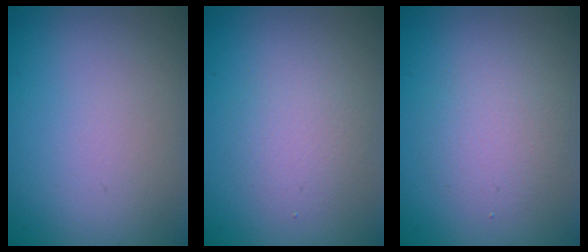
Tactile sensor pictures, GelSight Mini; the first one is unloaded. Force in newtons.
{"total": 2.4, "press": 2.4, "slide": 0.4}
{"total": 2.5, "press": 2.5, "slide": 0.1}